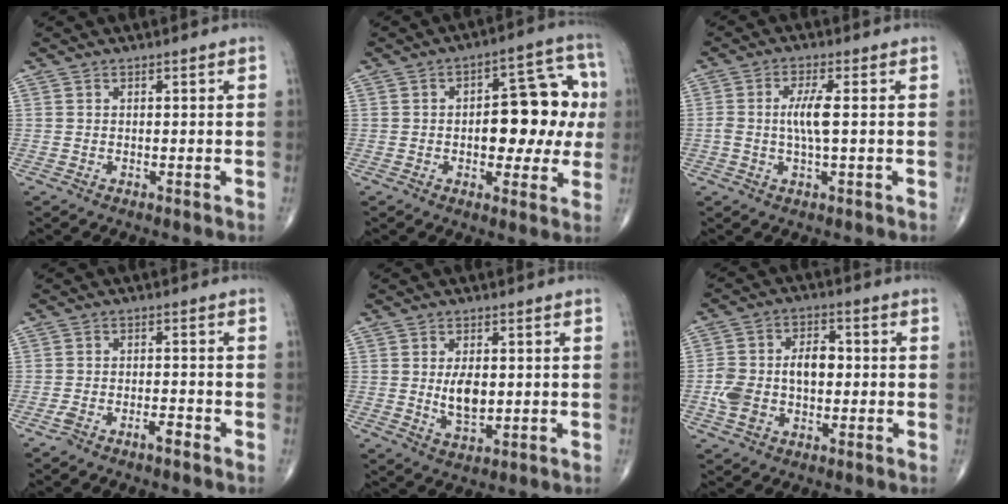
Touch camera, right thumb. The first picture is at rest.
{"total": 15.6, "force": [0.2, 8.1, 13.3], "torque": [-0.131, 0.032, 0.004]}
{"total": 5.1, "force": [0.1, 1.1, 5.0], "torque": [-0.112, 0.004, -0.001]}
{"total": 3.0, "force": [-2.3, 0.8, 1.8], "torque": [-0.038, 0.021, -0.039]}
{"total": 6.1, "force": [0.3, 3.3, 5.1], "torque": [-0.082, -0.011, 0.010]}
{"total": 10.8, "force": [-0.8, 7.1, 8.1], "torque": [-0.142, 0.030, -0.016]}